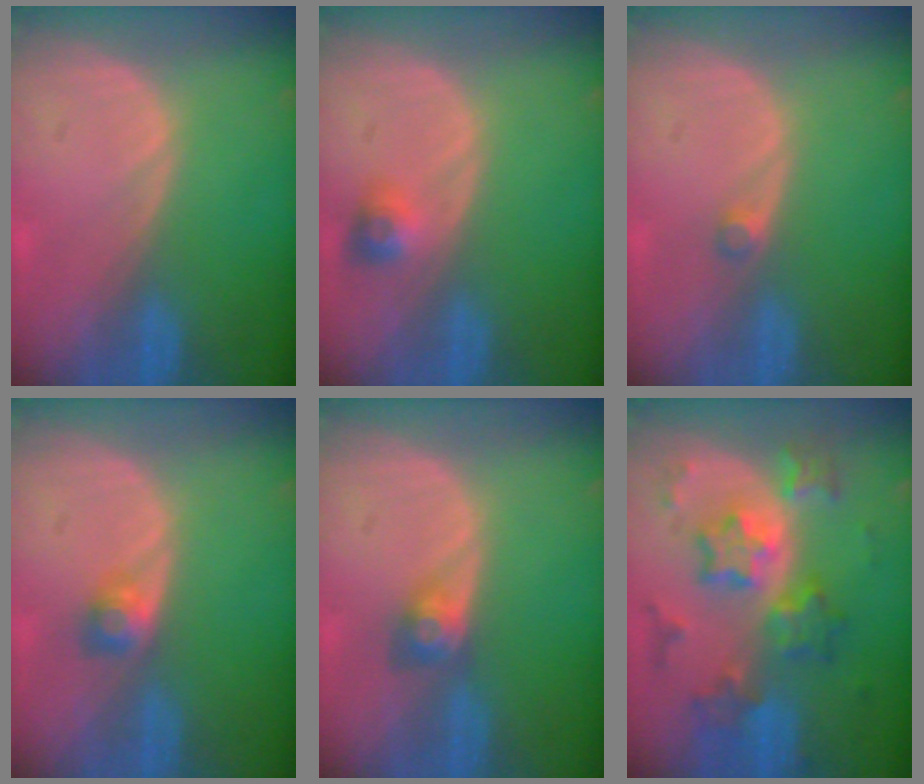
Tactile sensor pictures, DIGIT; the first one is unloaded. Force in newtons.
{"total": 2.9, "press": 2.6, "slide": 1.2}
{"total": 1.3, "press": 1.1, "slide": 0.6}
{"total": 2.5, "press": 2.3, "slide": 1.0}
{"total": 3.0, "press": 2.6, "slide": 1.5}
{"total": 9.5, "press": 9.5, "slide": 0.8}